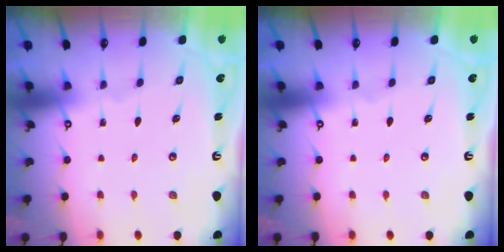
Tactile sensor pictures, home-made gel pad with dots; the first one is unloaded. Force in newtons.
{"total": 0.0}